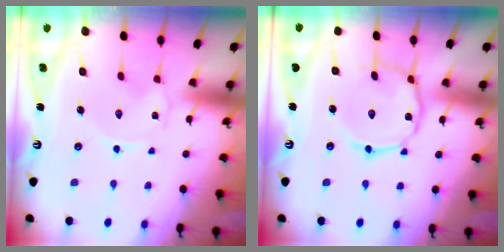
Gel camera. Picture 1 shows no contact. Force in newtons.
{"total": 10.5, "press": 10.5, "slide": 0.6}